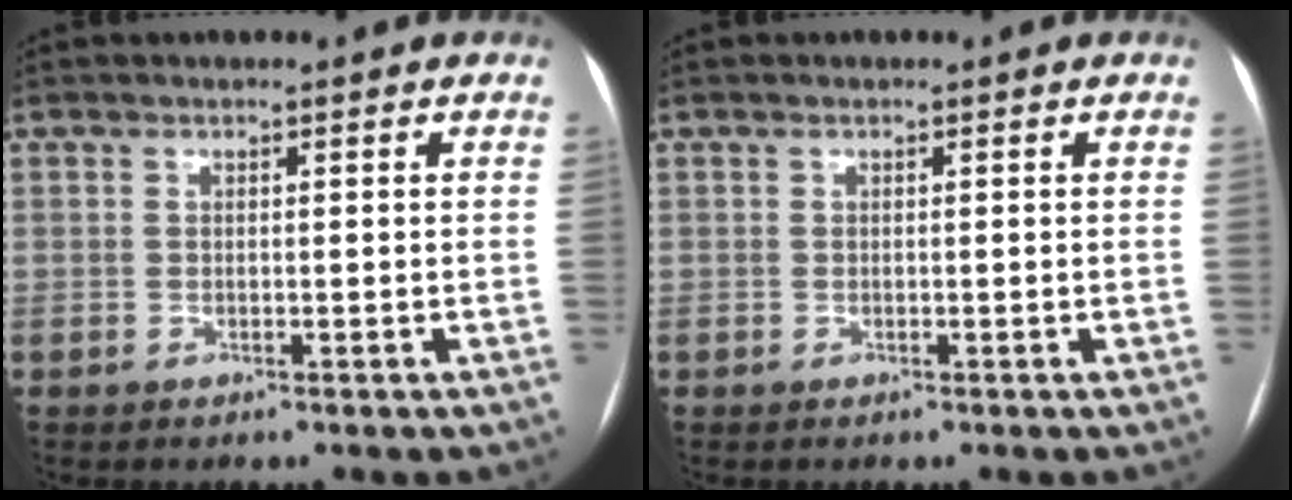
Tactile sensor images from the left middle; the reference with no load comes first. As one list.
[{"total": 0.0}]